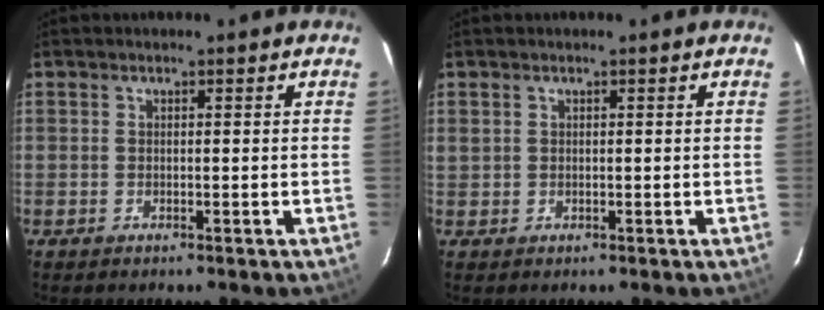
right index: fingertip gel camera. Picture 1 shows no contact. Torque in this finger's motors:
{"motor_torque": [0.05, 0.03, 0.02, 0.01]}